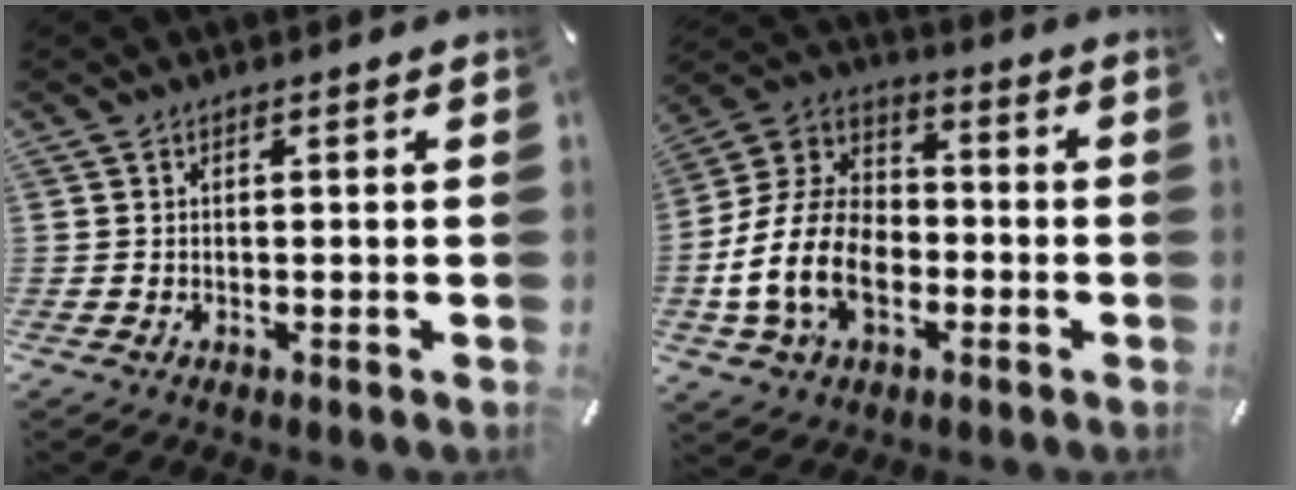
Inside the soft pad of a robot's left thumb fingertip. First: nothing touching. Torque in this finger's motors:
{"motor_torque": [0.72, 1.01, 1.16, 0.37, 0.69]}